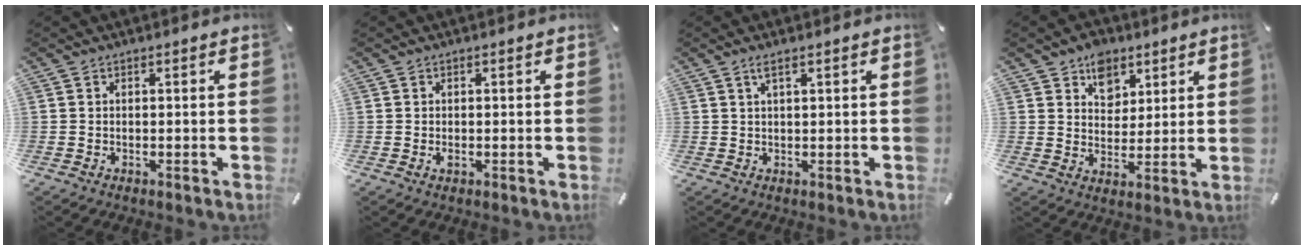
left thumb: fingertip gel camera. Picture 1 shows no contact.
{"total": 0.8, "force": [-0.2, 0.6, 0.6], "torque": [-0.011, -0.002, -0.004]}
{"total": 2.1, "force": [1.1, 0.4, 1.7], "torque": [-0.036, 0.002, 0.018]}
{"total": 7.8, "force": [4.4, 6.1, 1.9], "torque": [-0.015, -0.024, 0.076]}